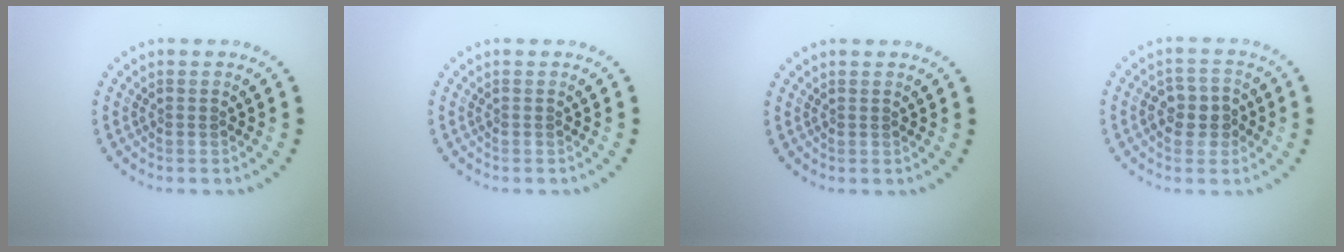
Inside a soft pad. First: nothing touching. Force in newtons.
{"total": 0.0}
{"total": 0.0}
{"total": 2.9, "press": 2.8, "slide": 0.8}